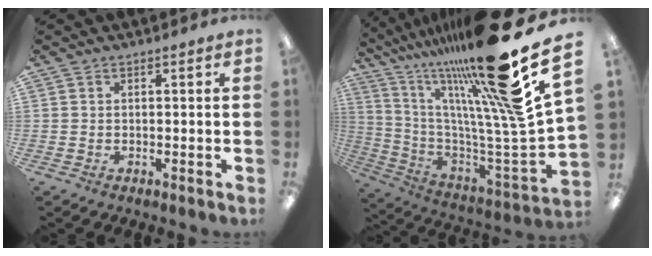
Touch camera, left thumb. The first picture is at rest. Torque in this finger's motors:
{"motor_torque": [2.10, -0.39, 2.37, -0.41, 0.71]}